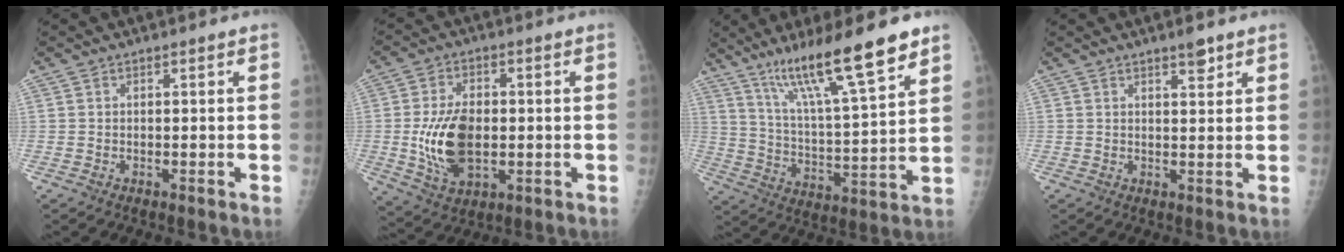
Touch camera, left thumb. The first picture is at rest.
{"total": 12.4, "force": [-1.1, 7.5, 9.8], "torque": [-0.168, -0.003, -0.010]}
{"total": 17.7, "force": [12.1, 1.9, 12.8], "torque": [-0.201, -0.061, 0.210]}
{"total": 2.4, "force": [1.7, 0.7, 1.6], "torque": [-0.017, -0.010, 0.026]}